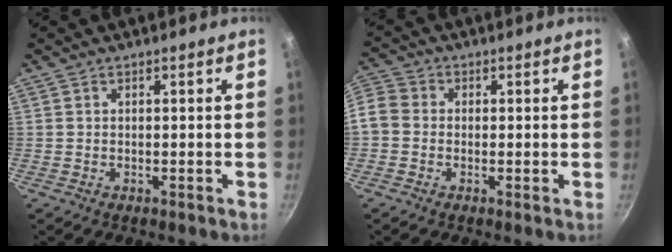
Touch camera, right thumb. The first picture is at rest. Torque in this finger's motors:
{"motor_torque": [0.15, 0.15, -0.18, -0.78, -0.09]}